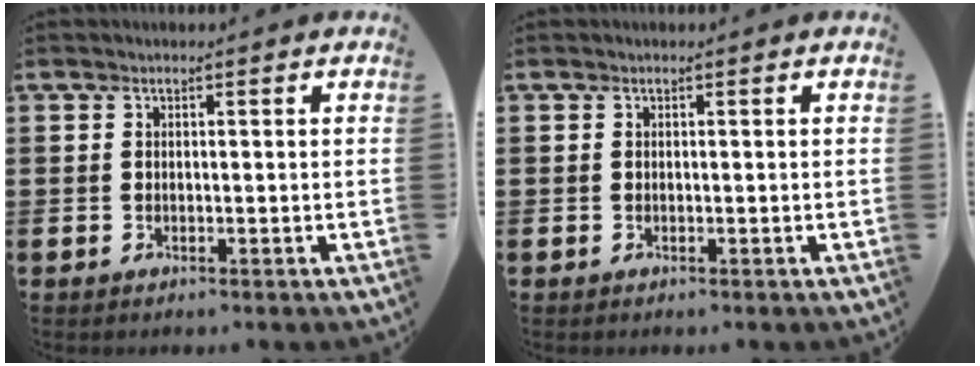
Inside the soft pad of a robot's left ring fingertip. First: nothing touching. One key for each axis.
{"total": 0.0}